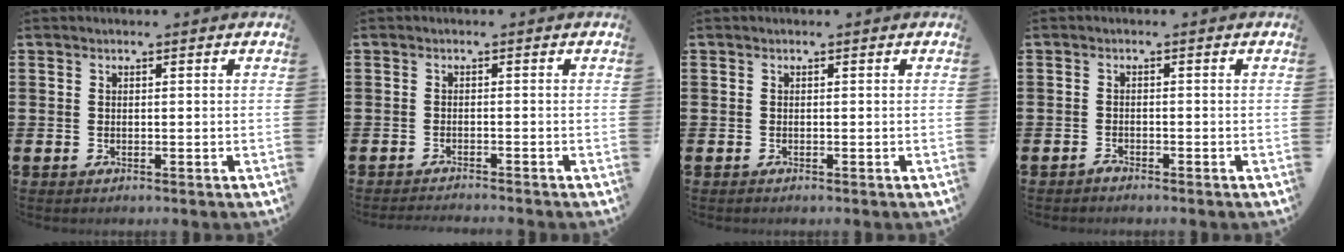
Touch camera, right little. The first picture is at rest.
{"total": 1.0, "force": [-0.9, -0.2, 0.0], "torque": [0.001, 0.001, -0.019]}
{"total": 0.0}
{"total": 0.8, "force": [-0.8, 0.1, 0.0], "torque": [-0.003, -0.002, -0.016]}